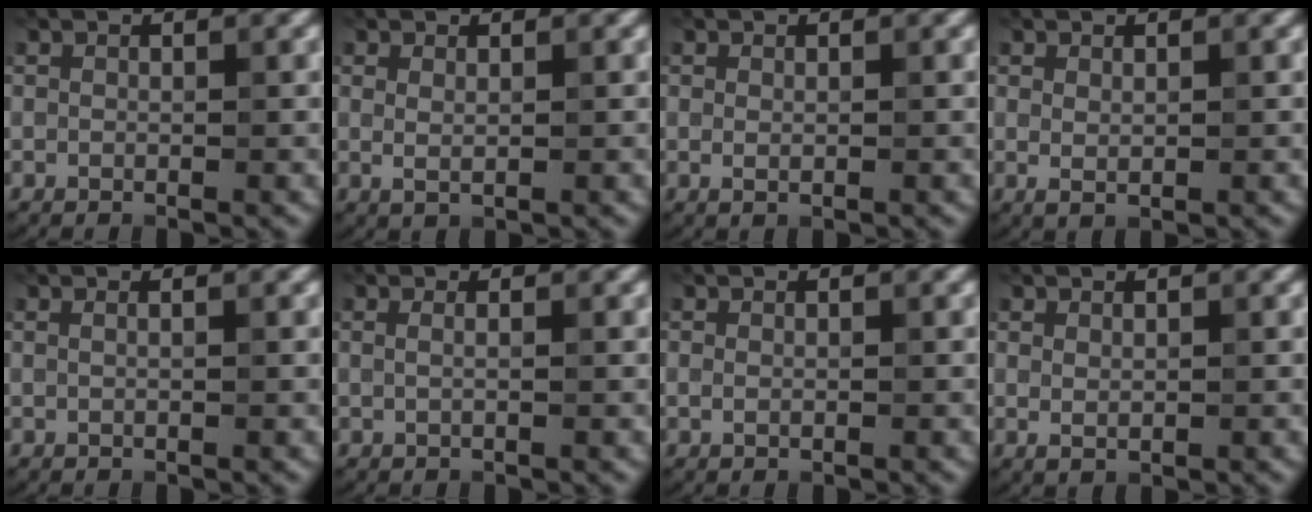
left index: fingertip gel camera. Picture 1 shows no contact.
{"total": 1.0, "force": [0.4, 0.3, 0.8], "torque": [-0.015, -0.004, 0.008]}
{"total": 0.7, "force": [0.1, 0.3, 0.6], "torque": [-0.010, -0.001, 0.003]}
{"total": 0.9, "force": [0.4, 0.4, 0.8], "torque": [-0.014, -0.004, 0.010]}
{"total": 1.1, "force": [0.5, 0.6, 0.9], "torque": [-0.001, -0.005, -0.006]}
{"total": 1.4, "force": [0.5, 0.7, 1.1], "torque": [-0.005, -0.004, -0.009]}
{"total": 0.6, "force": [-0.1, 0.4, 0.5], "torque": [-0.010, -0.002, 0.000]}
{"total": 0.8, "force": [0.3, 0.4, 0.7], "torque": [-0.013, -0.002, 0.010]}